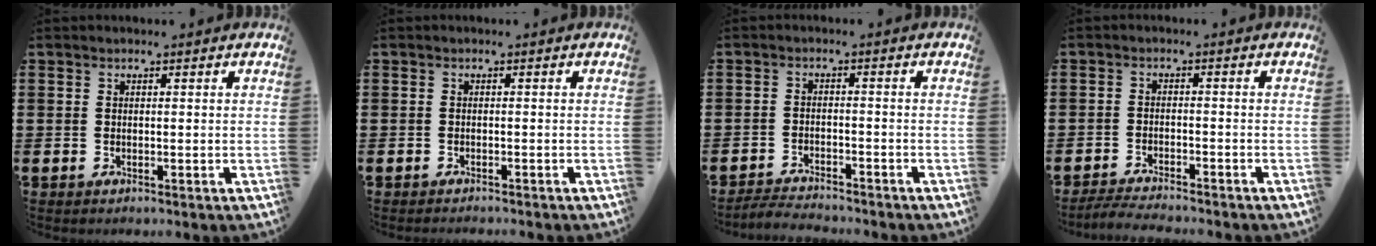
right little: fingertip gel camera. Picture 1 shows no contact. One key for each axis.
{"total": 0.5, "fx": -0.5, "fy": -0.1, "fz": 0.0, "tx": 0.000, "ty": -0.002, "tz": -0.011}
{"total": 2.5, "fx": -2.5, "fy": 0.1, "fz": 0.0, "tx": -0.004, "ty": 0.004, "tz": -0.055}
{"total": 2.4, "fx": -2.4, "fy": -0.1, "fz": 0.4, "tx": -0.007, "ty": 0.004, "tz": -0.050}